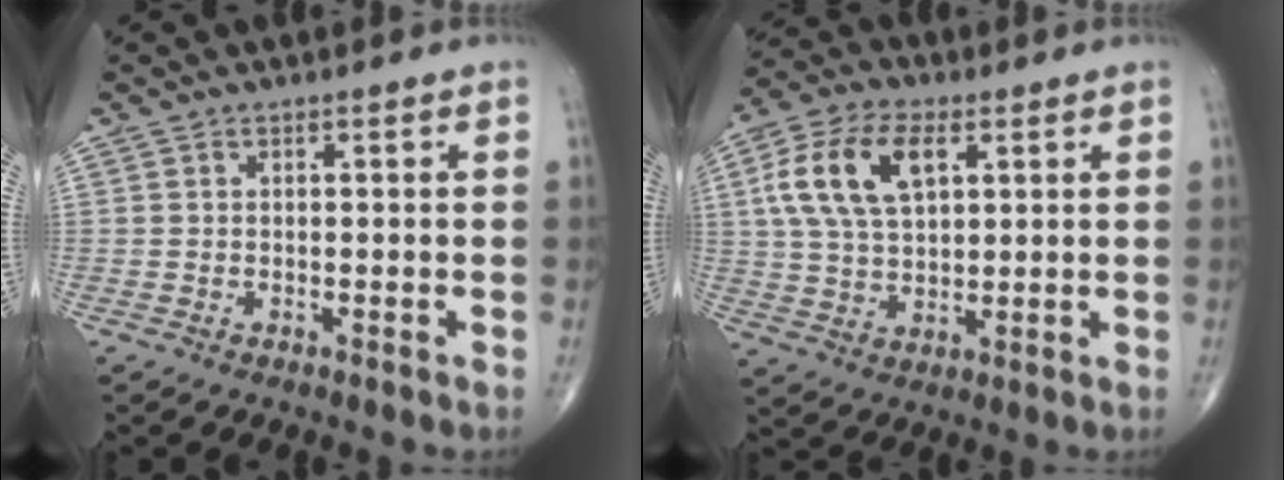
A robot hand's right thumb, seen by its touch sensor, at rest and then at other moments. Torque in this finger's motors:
{"motor_torque": [1.61, 2.01, 0.45, -0.28, 0.39]}